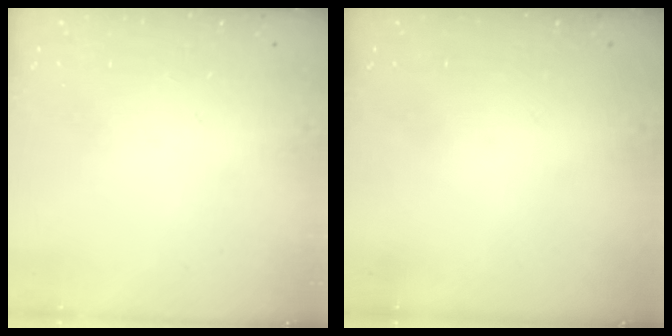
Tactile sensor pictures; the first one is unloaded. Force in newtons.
{"total": 0.0}